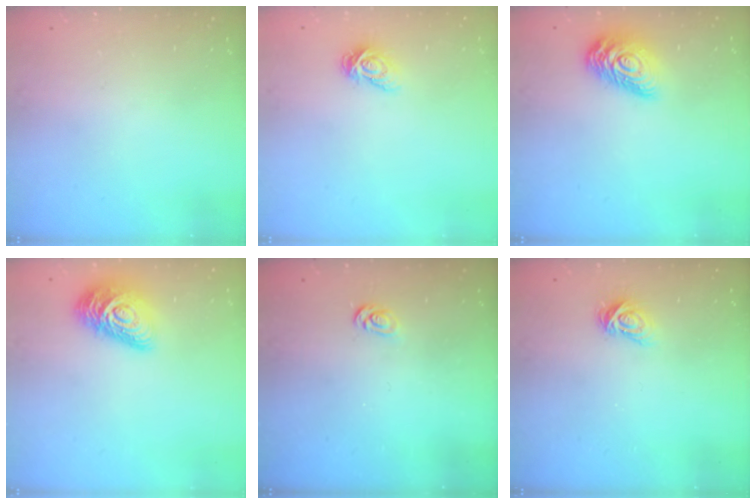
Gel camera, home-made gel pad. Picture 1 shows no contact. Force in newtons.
{"total": 4.7, "press": 4.6, "slide": 0.5}
{"total": 12.6, "press": 12.6, "slide": 0.7}
{"total": 14.6, "press": 14.6, "slide": 0.8}
{"total": 2.6, "press": 2.6, "slide": 0.4}
{"total": 6.2, "press": 6.2, "slide": 0.6}